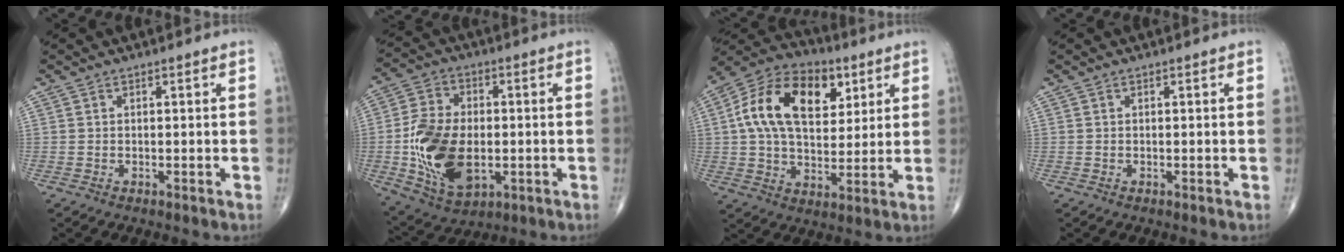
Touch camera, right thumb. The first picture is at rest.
{"total": 17.1, "force": [-2.2, 10.5, 13.4], "torque": [-0.238, 0.000, -0.025]}
{"total": 19.3, "force": [5.7, 11.9, 14.0], "torque": [-0.220, 0.001, 0.089]}
{"total": 0.0}